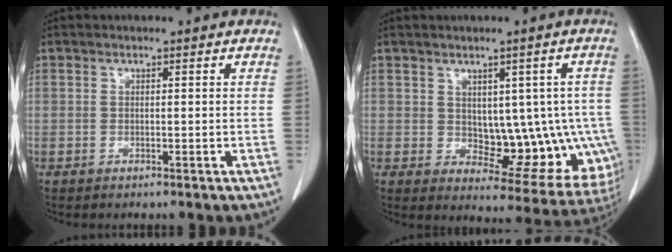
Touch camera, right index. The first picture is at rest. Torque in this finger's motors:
{"motor_torque": [0.19, 0.23, 0.11, 0.00]}